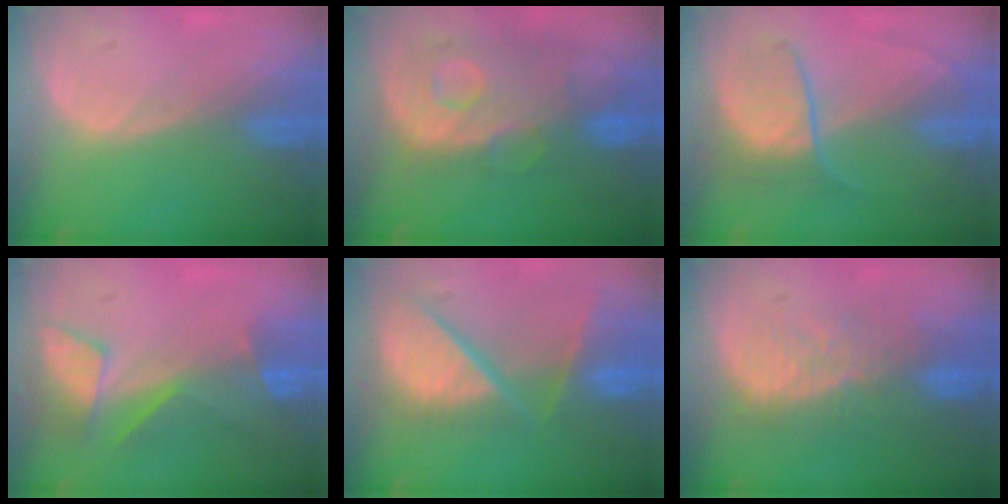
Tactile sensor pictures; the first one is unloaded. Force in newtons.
{"total": 11.3, "press": 9.8, "slide": 5.7}
{"total": 6.3, "press": 6.3, "slide": 0.7}
{"total": 8.4, "press": 7.2, "slide": 4.4}
{"total": 12.0, "press": 9.8, "slide": 6.8}
{"total": 10.1, "press": 8.5, "slide": 5.6}